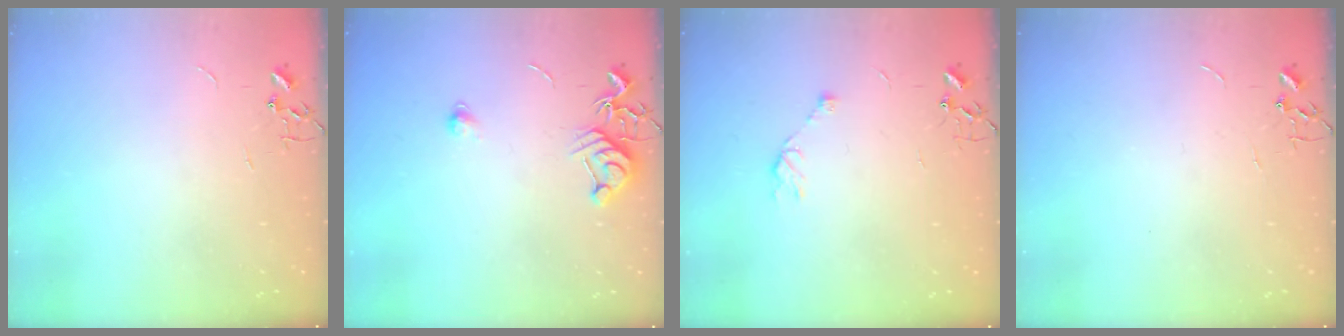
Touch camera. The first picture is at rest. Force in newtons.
{"total": 8.7, "press": 8.7, "slide": 0.7}
{"total": 5.8, "press": 5.7, "slide": 1.2}
{"total": 0.0}